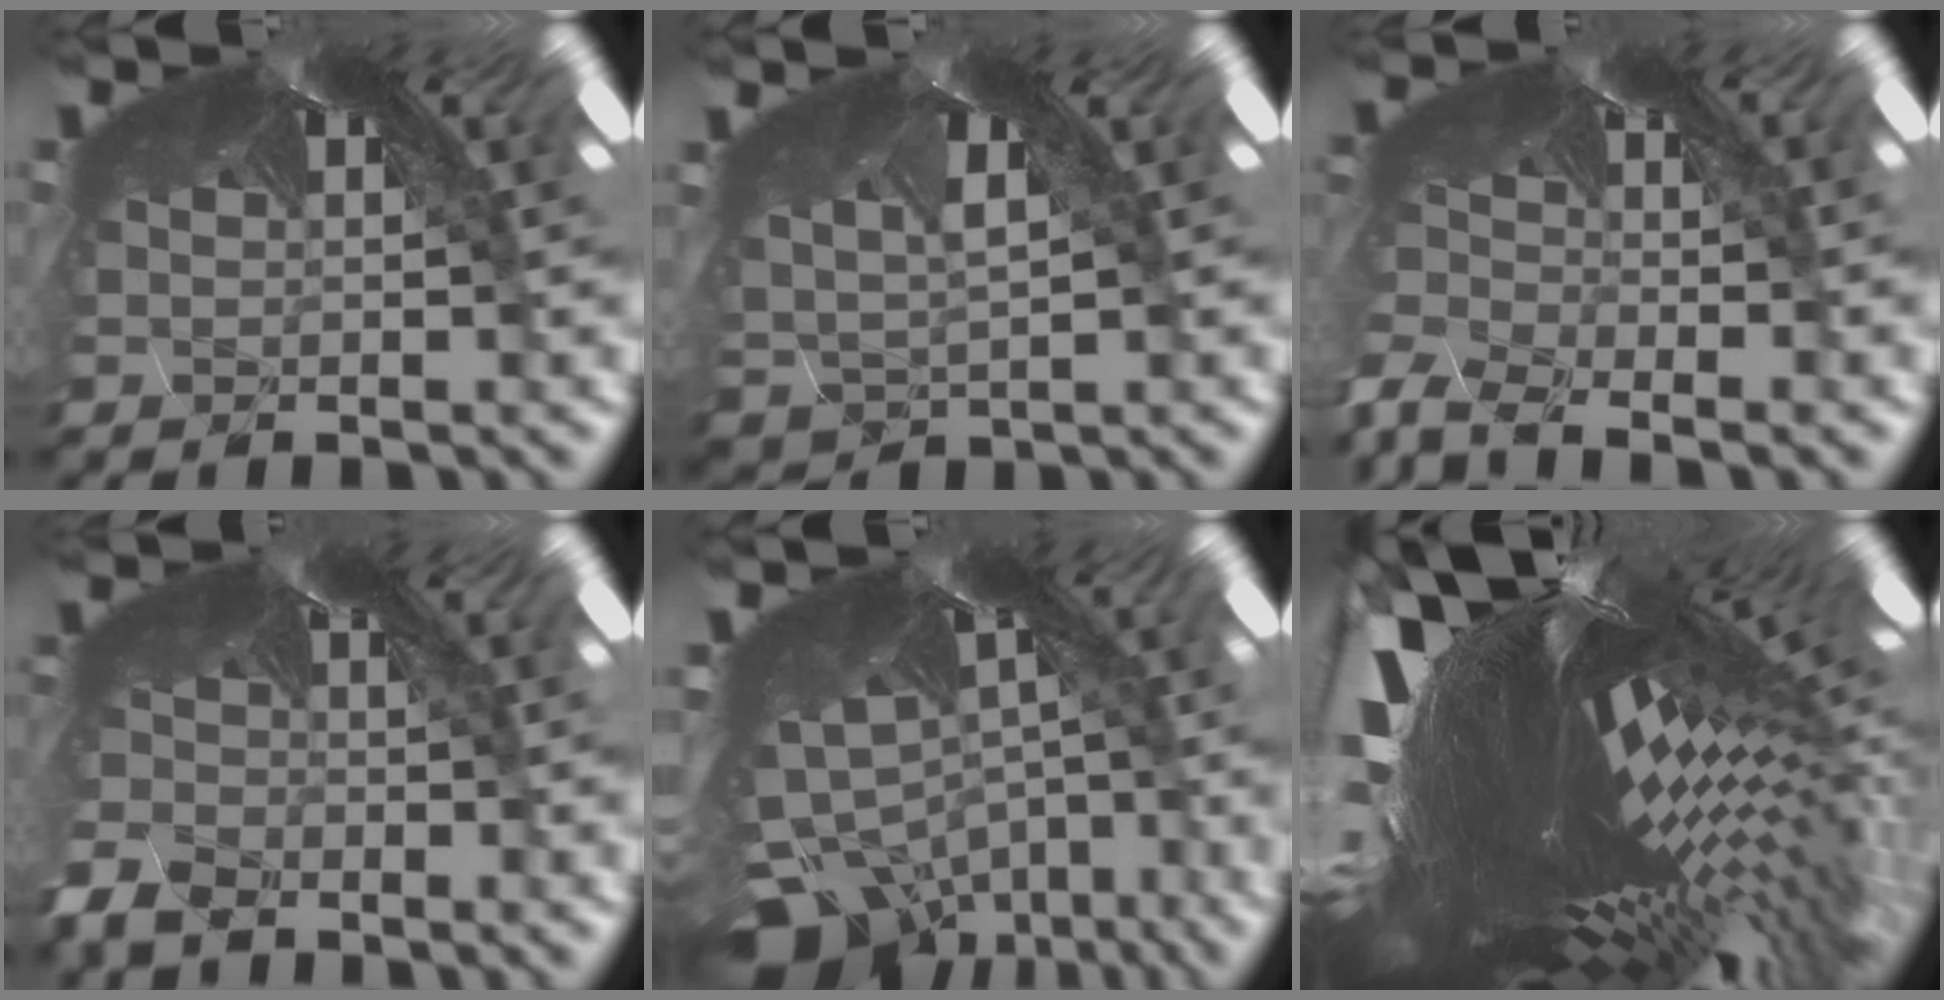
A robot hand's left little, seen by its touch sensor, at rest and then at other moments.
{"total": 3.0, "force": [-2.8, 0.8, -0.6], "torque": [-0.038, -0.040, -0.004]}
{"total": 10.7, "force": [-10.5, 0.1, 2.1], "torque": [-0.044, -0.066, -0.158]}
{"total": 7.8, "force": [-7.7, 1.3, 1.0], "torque": [-0.057, -0.087, -0.098]}
{"total": 10.5, "force": [-10.3, 1.8, -0.8], "torque": [-0.011, -0.096, -0.136]}
{"total": 6.9, "force": [-5.6, -2.0, 3.6], "torque": [-0.116, -0.095, -0.049]}